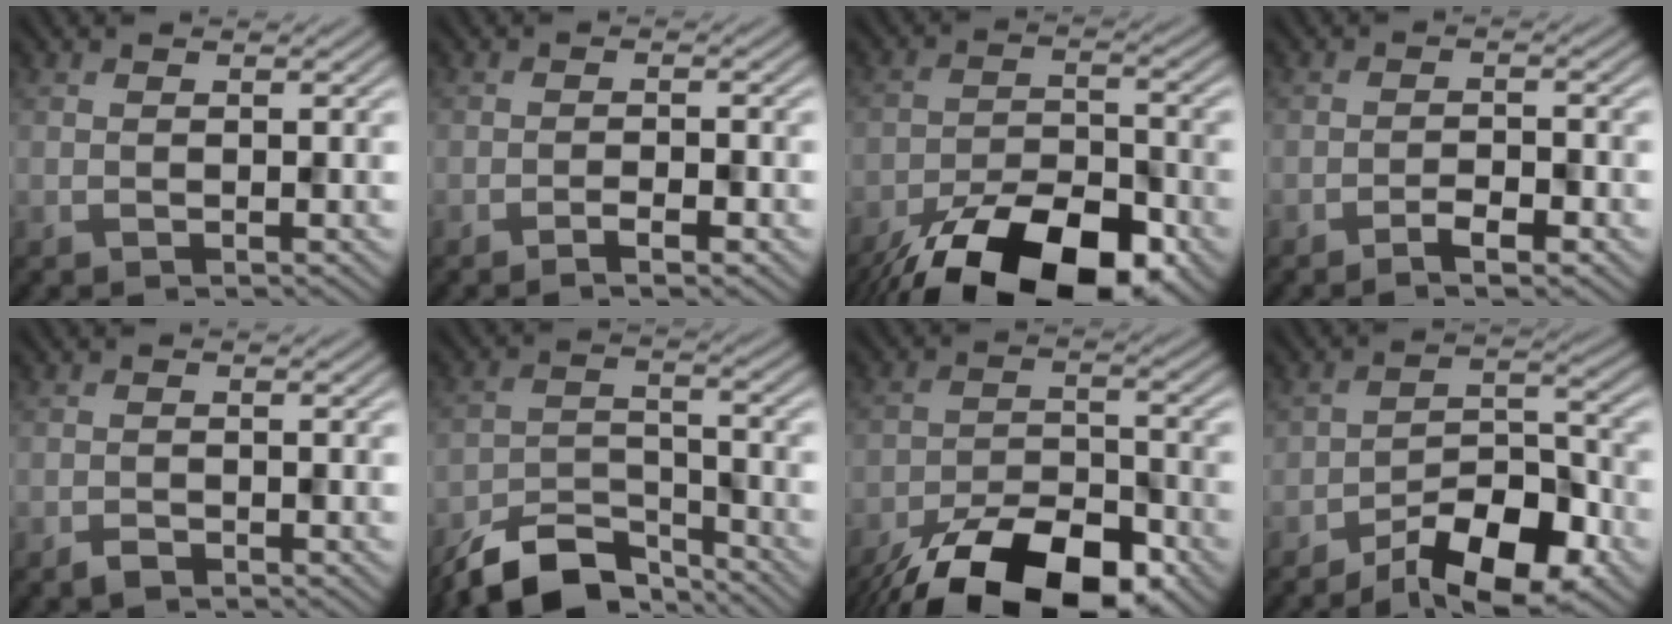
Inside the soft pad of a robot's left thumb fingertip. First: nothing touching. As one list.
[{"total": 2.1, "force": [-1.3, 0.5, 1.5], "torque": [-0.022, 0.003, -0.023]}, {"total": 16.3, "force": [-11.5, 6.5, 9.7], "torque": [-0.170, -0.039, -0.180]}, {"total": 2.9, "force": [-1.9, 1.0, 2.0], "torque": [-0.034, 0.002, -0.036]}, {"total": 1.1, "force": [-0.9, 0.5, 0.4], "torque": [-0.007, -0.001, -0.019]}, {"total": 8.9, "force": [-7.4, 3.2, 3.8], "torque": [-0.068, -0.006, -0.147]}, {"total": 14.8, "force": [-10.6, 5.8, 8.5], "torque": [-0.152, -0.033, -0.171]}, {"total": 10.7, "force": [-7.1, 4.7, 6.5], "torque": [-0.086, 0.005, -0.126]}]